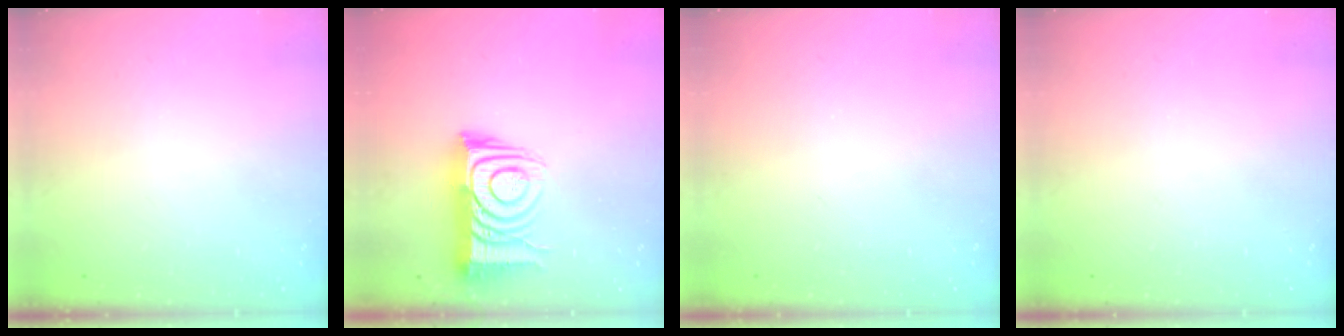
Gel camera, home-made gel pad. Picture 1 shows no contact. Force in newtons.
{"total": 12.9, "press": 12.8, "slide": 1.1}
{"total": 2.2, "press": 2.1, "slide": 0.4}
{"total": 0.0}